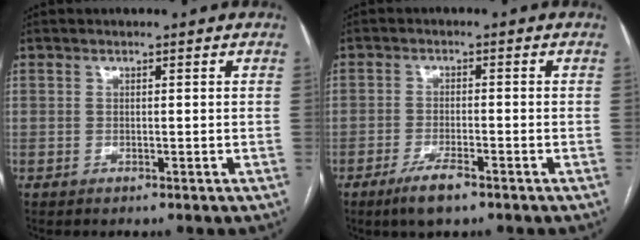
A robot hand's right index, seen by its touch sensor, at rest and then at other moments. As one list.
[{"total": 4.6, "force": [-3.1, 0.9, 3.2], "torque": [-0.067, -0.005, -0.054]}]